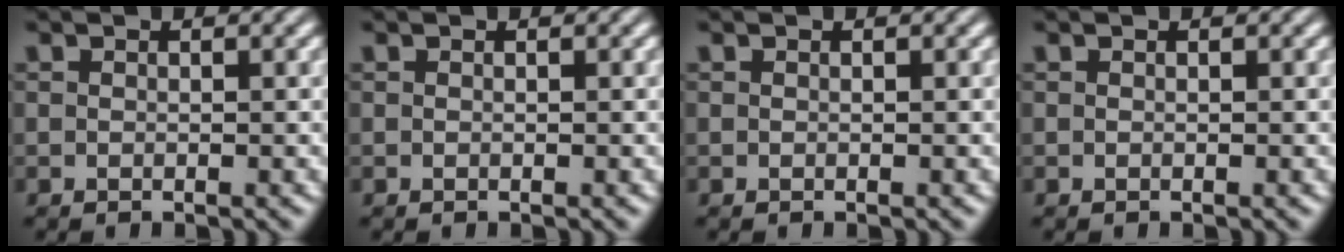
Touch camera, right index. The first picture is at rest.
{"total": 0.0}
{"total": 0.0}
{"total": 0.0}